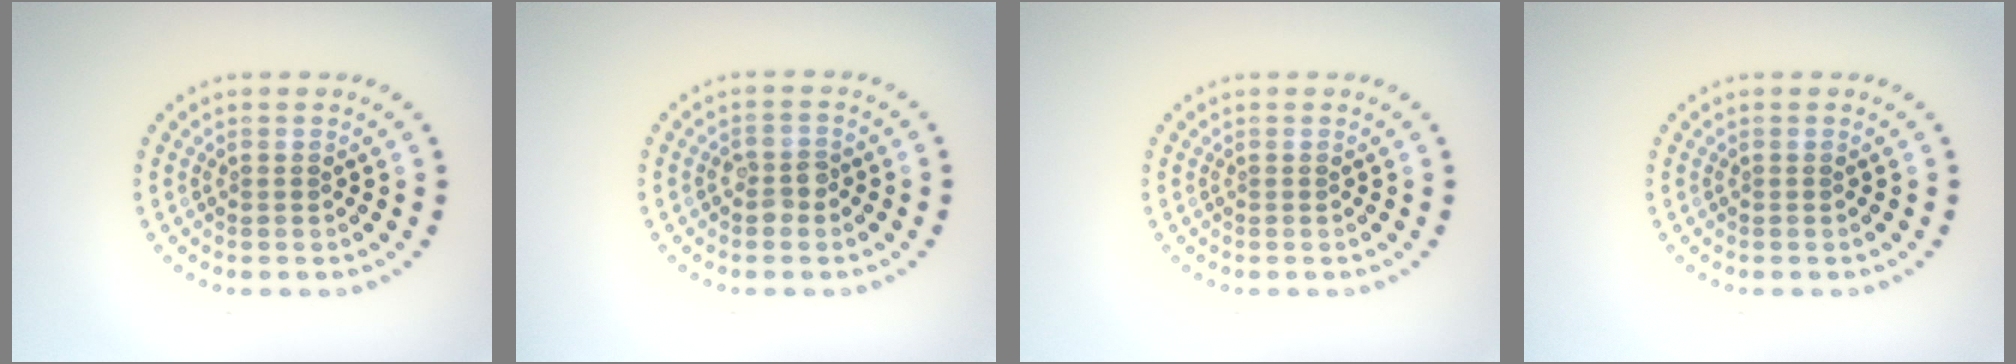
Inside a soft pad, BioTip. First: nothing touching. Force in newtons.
{"total": 1.7, "press": 1.7, "slide": 0.3}
{"total": 0.0}
{"total": 0.0}